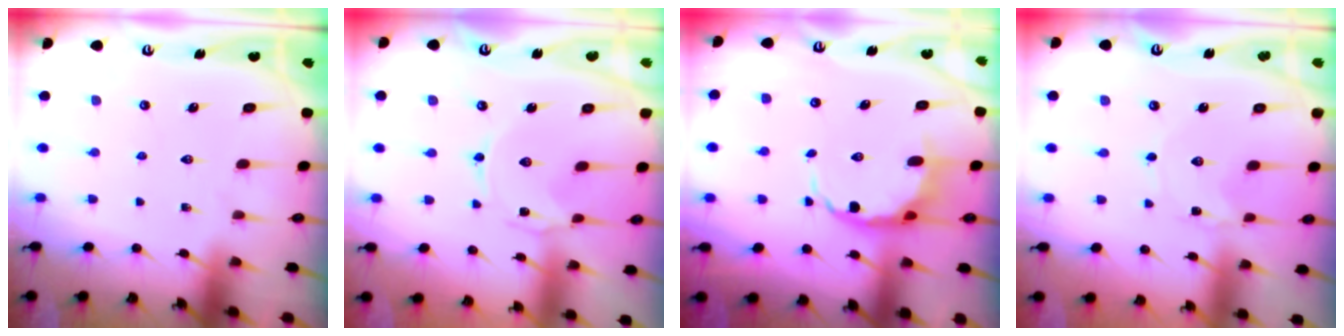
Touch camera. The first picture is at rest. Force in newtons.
{"total": 0.0}
{"total": 5.9, "press": 5.4, "slide": 2.3}
{"total": 0.0}